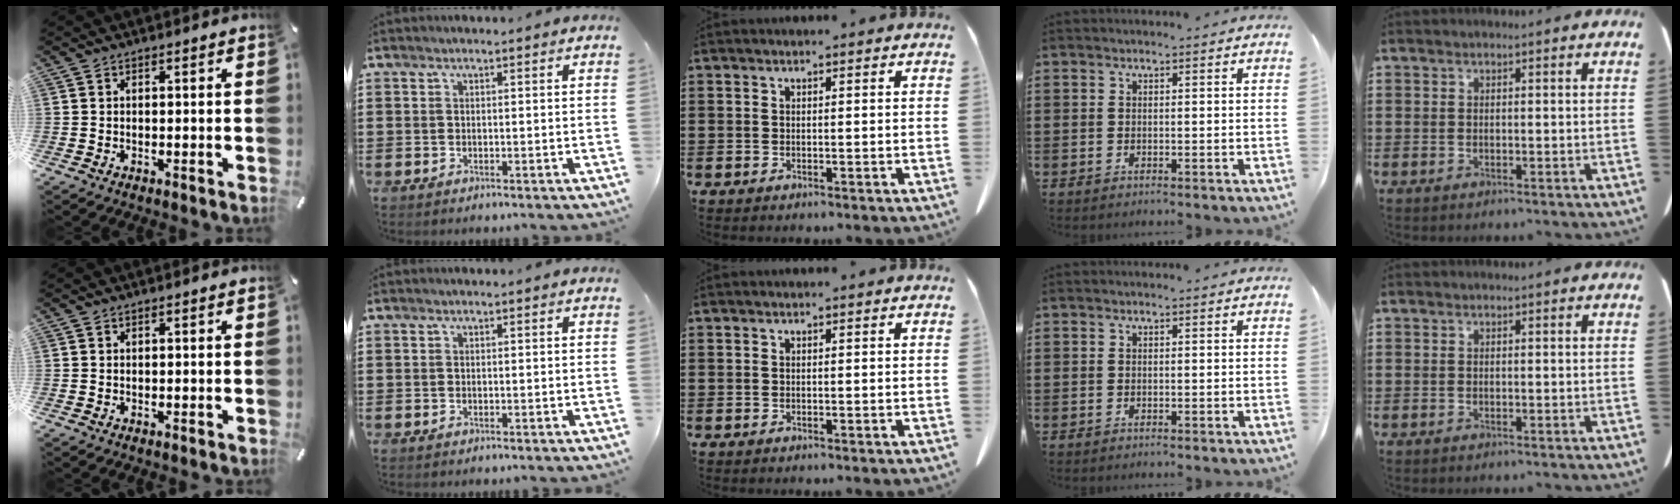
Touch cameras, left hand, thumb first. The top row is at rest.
{}